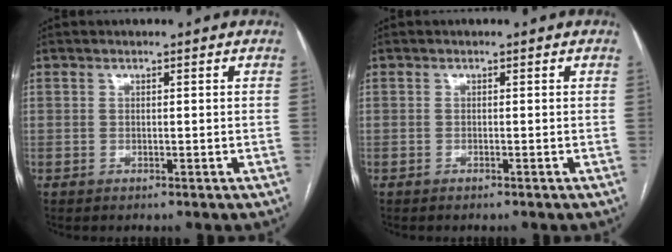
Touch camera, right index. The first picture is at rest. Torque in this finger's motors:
{"motor_torque": [0.07, 0.07, -0.03, -0.01]}